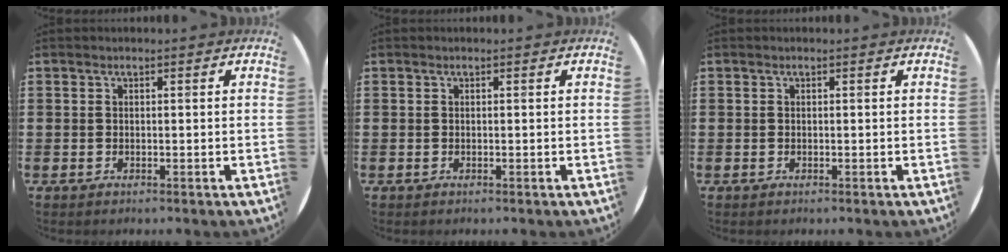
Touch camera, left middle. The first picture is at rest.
{"total": 0.0}
{"total": 0.0}